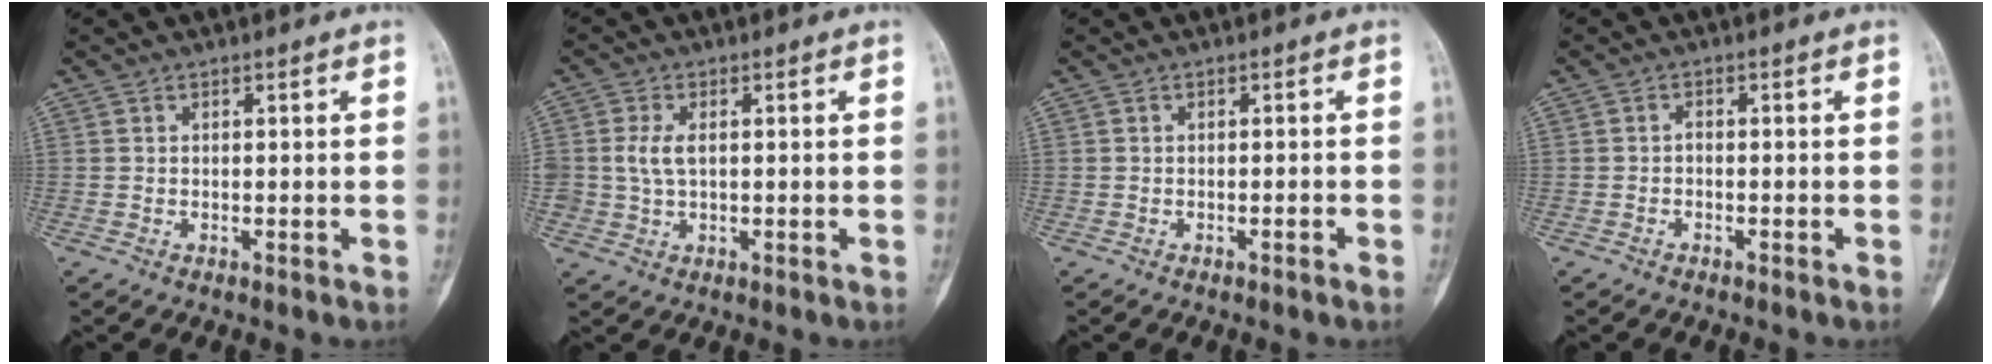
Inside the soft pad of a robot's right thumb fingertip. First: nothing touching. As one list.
[{"total": 3.9, "force": [0.4, 2.3, 3.1], "torque": [-0.069, 0.002, 0.011]}, {"total": 0.9, "force": [-0.6, 0.1, 0.8], "torque": [-0.019, 0.004, -0.006]}, {"total": 0.8, "force": [-0.4, 0.4, 0.6], "torque": [-0.010, 0.004, -0.012]}]